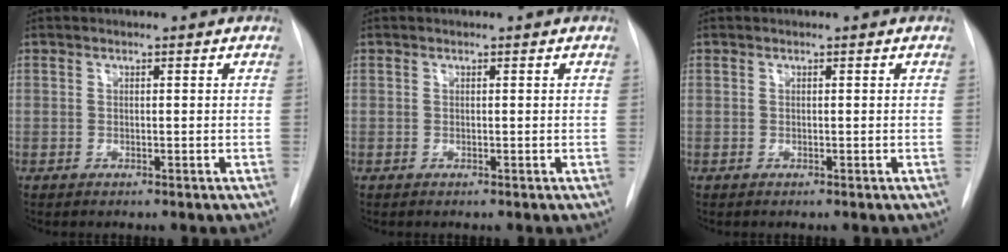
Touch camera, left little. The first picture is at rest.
{"total": 0.0}
{"total": 0.0}